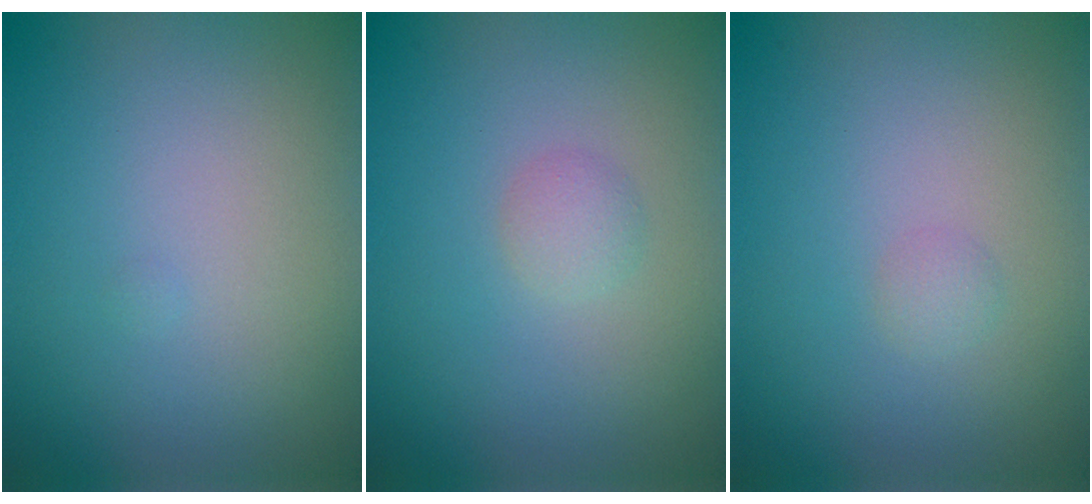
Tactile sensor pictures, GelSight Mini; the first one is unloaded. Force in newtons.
{"total": 1.2, "press": 1.2, "slide": 0.0}
{"total": 0.7, "press": 0.7, "slide": 0.0}